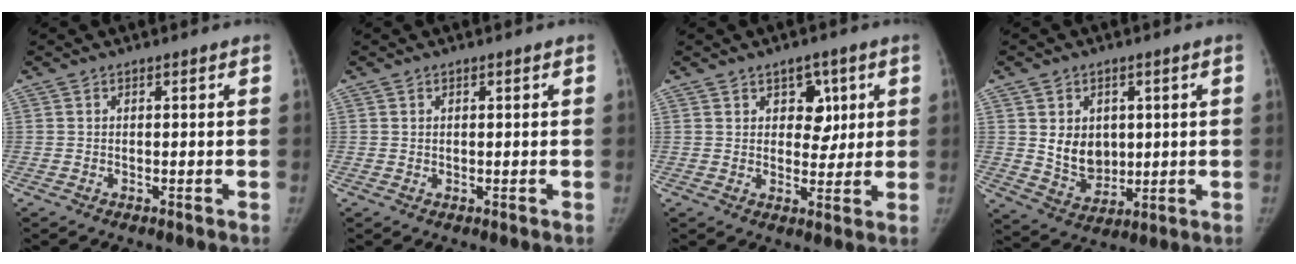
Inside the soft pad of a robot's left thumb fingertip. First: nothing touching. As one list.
[{"total": 0.6, "force": [0.2, 0.5, 0.2], "torque": [0.003, -0.001, 0.004]}, {"total": 6.1, "force": [2.5, 4.3, 3.6], "torque": [-0.013, -0.012, 0.033]}, {"total": 8.8, "force": [1.5, 6.9, 5.3], "torque": [-0.051, -0.017, 0.043]}]